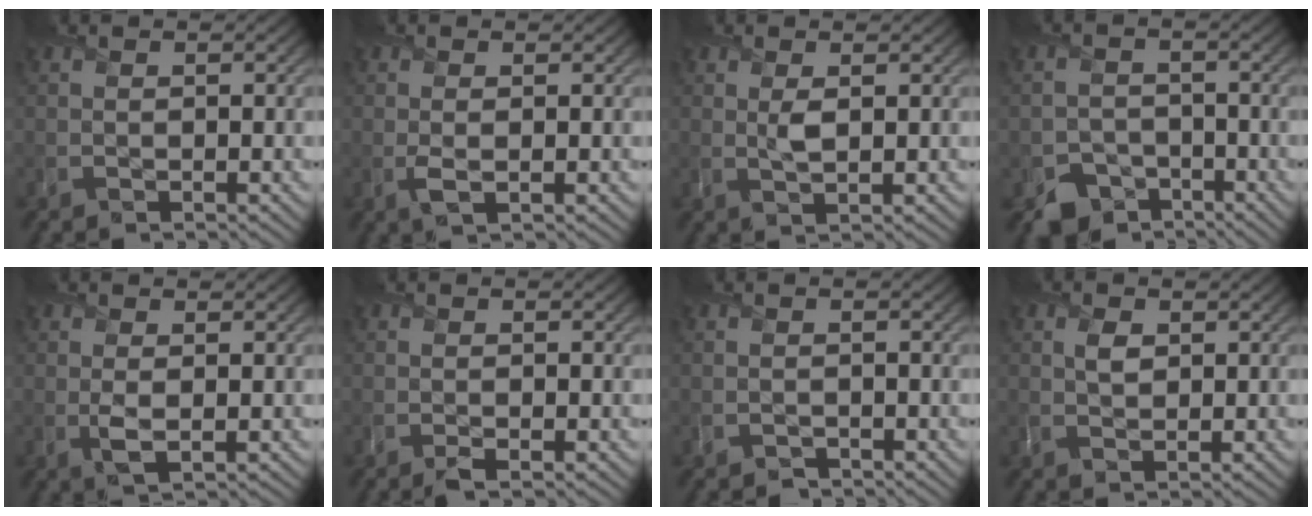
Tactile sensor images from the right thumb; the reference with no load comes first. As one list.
[{"total": 1.3, "force": [0.0, 0.6, 1.2], "torque": [-0.029, -0.003, 0.000]}, {"total": 1.7, "force": [0.7, 0.6, 1.4], "torque": [-0.028, -0.003, 0.014]}, {"total": 4.6, "force": [-3.4, 3.0, 0.9], "torque": [-0.011, -0.007, -0.063]}, {"total": 1.8, "force": [0.2, 0.8, 1.6], "torque": [-0.037, -0.004, 0.005]}, {"total": 0.9, "force": [-0.5, 0.2, 0.7], "torque": [-0.012, -0.003, -0.009]}, {"total": 0.9, "force": [-0.7, 0.4, -0.1], "torque": [0.003, -0.003, -0.017]}, {"total": 1.8, "force": [0.8, 1.2, 1.1], "torque": [-0.022, -0.001, 0.014]}]